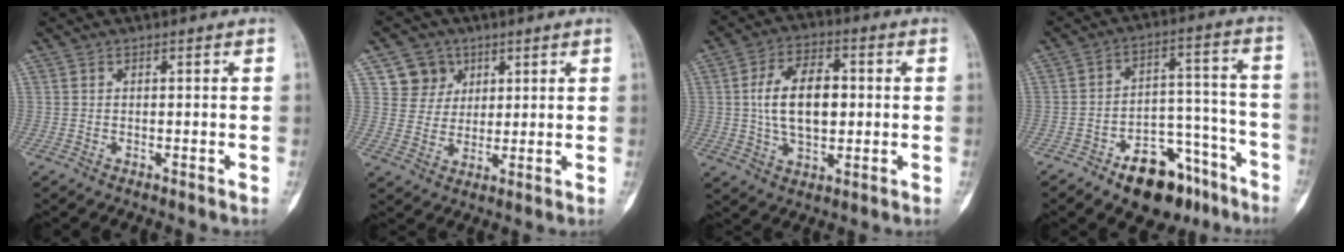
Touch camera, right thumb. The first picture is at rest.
{"total": 6.8, "force": [3.2, 5.9, 1.0], "torque": [0.014, -0.015, 0.059]}
{"total": 12.6, "force": [0.8, 7.5, 10.2], "torque": [-0.159, 0.010, 0.014]}
{"total": 15.0, "force": [-9.9, 7.8, 8.1], "torque": [-0.076, 0.088, -0.146]}